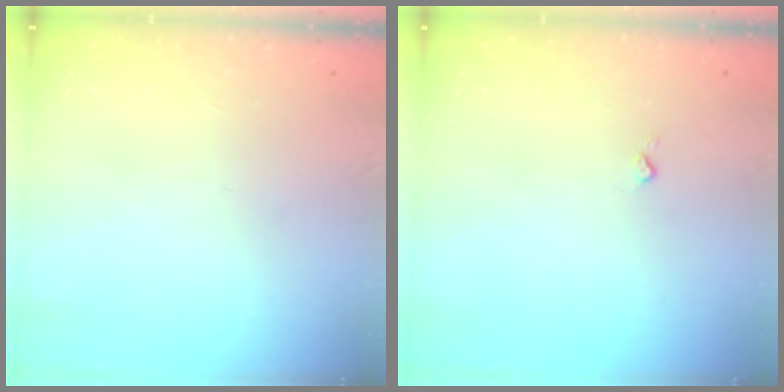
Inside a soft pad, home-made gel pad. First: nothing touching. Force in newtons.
{"total": 2.7, "press": 2.7, "slide": 0.4}